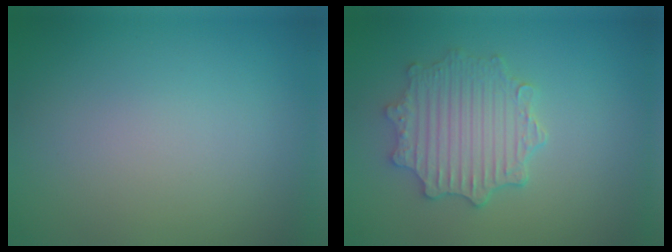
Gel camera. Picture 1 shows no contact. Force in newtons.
{"total": 4.7, "press": 3.9, "slide": 2.5}